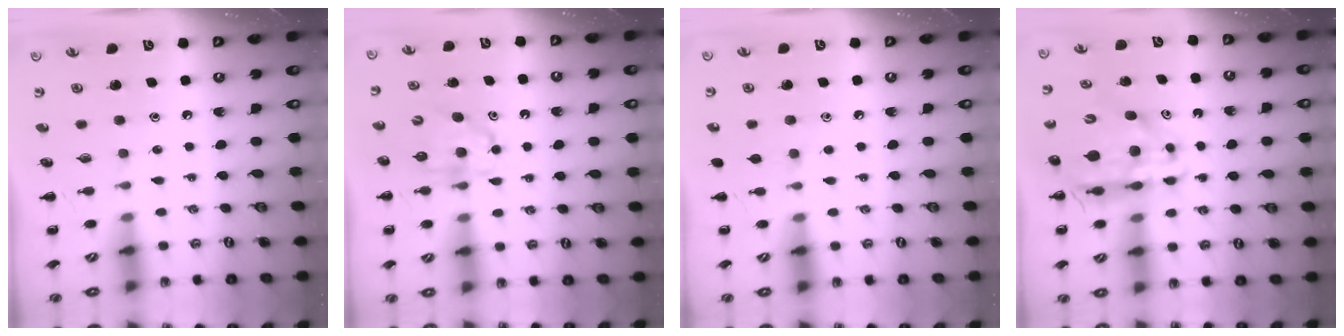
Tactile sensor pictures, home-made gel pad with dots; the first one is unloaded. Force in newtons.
{"total": 6.1, "press": 6.1, "slide": 0.5}
{"total": 2.5, "press": 2.2, "slide": 1.2}
{"total": 12.4, "press": 12.0, "slide": 3.4}